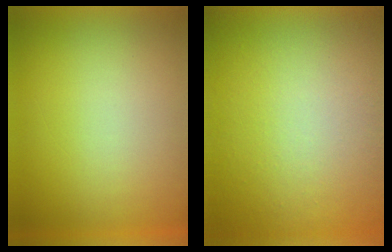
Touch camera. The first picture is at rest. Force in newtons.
{"total": 9.5}